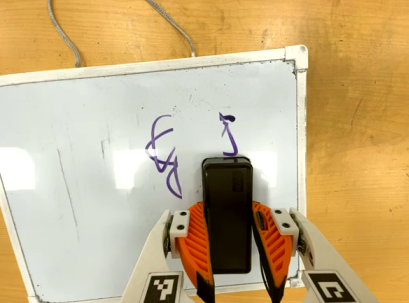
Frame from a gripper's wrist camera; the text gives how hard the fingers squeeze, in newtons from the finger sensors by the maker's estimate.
{"total": 6.9, "left": 5.4, "right": 8.5}